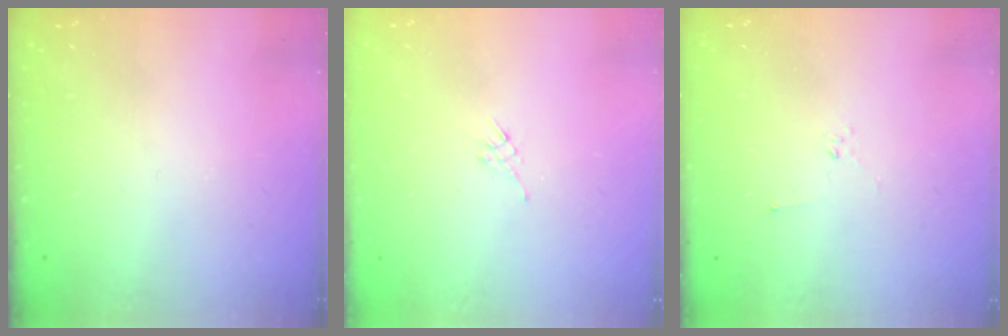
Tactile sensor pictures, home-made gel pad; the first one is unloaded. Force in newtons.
{"total": 3.5, "press": 3.4, "slide": 0.8}
{"total": 2.2, "press": 2.1, "slide": 0.7}